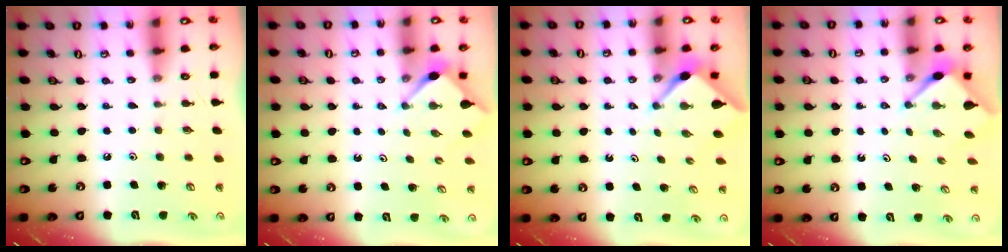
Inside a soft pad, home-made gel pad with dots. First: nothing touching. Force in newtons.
{"total": 2.7, "press": 2.7, "slide": 0.3}
{"total": 2.1, "press": 2.1, "slide": 0.3}
{"total": 3.0, "press": 3.0, "slide": 0.3}